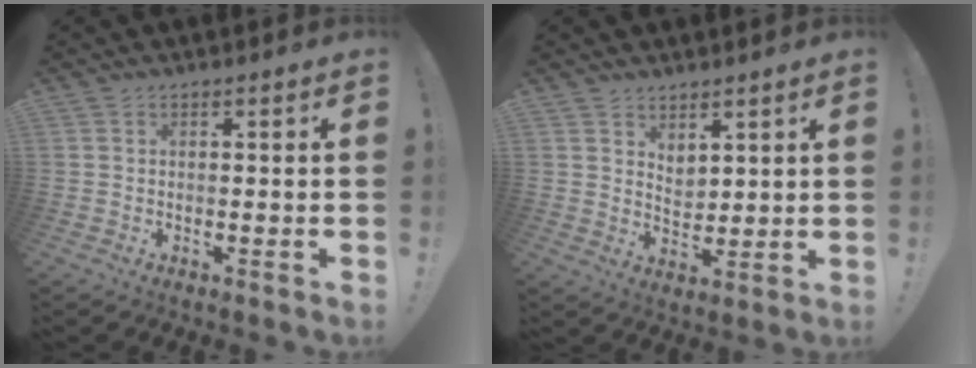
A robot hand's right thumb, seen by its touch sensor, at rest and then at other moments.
{"total": 4.7, "force": [3.7, 2.7, 1.0], "torque": [-0.019, -0.029, 0.071]}